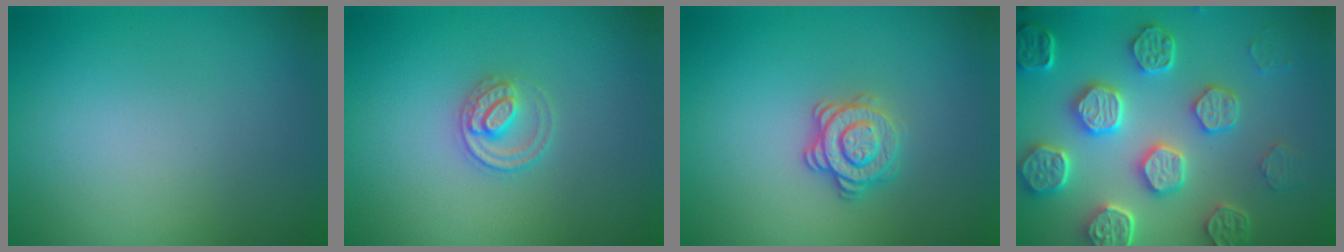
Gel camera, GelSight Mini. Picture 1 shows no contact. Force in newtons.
{"total": 2.2, "press": 2.2, "slide": 0.2}
{"total": 2.8, "press": 2.6, "slide": 1.0}
{"total": 7.3, "press": 6.0, "slide": 4.0}